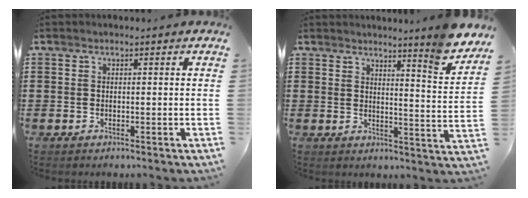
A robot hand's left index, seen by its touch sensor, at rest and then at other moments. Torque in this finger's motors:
{"motor_torque": [1.07, -1.07, 0.47, 0.05]}